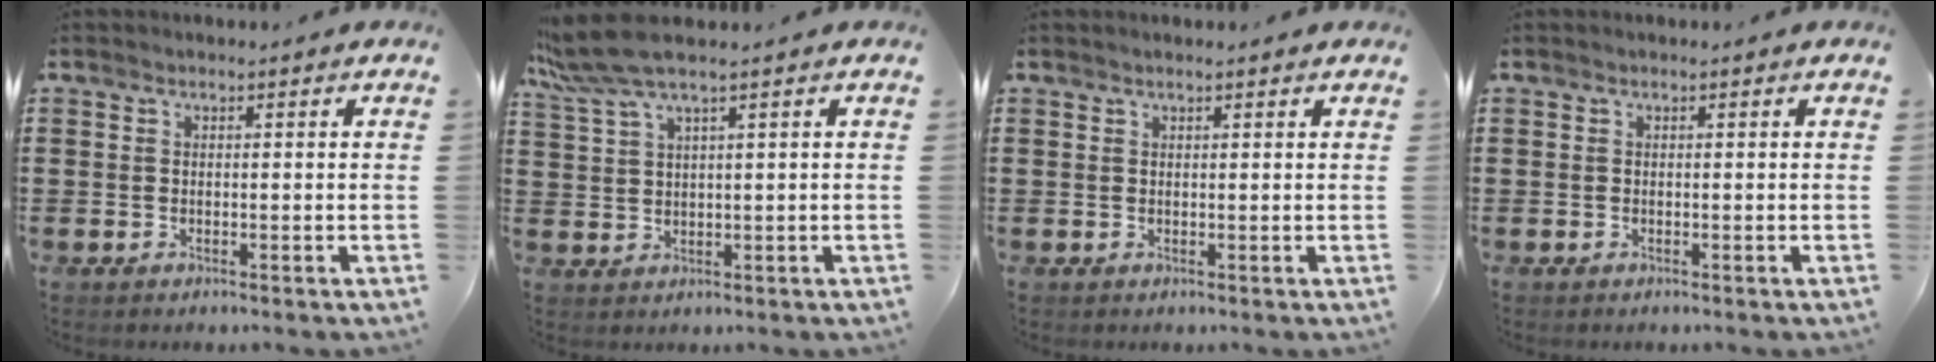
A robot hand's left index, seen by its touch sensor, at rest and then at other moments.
{"total": 5.5, "force": [3.7, 0.3, 4.0], "torque": [-0.103, -0.008, 0.062]}
{"total": 0.7, "force": [0.5, 0.0, 0.4], "torque": [-0.008, -0.002, 0.011]}
{"total": 0.0}